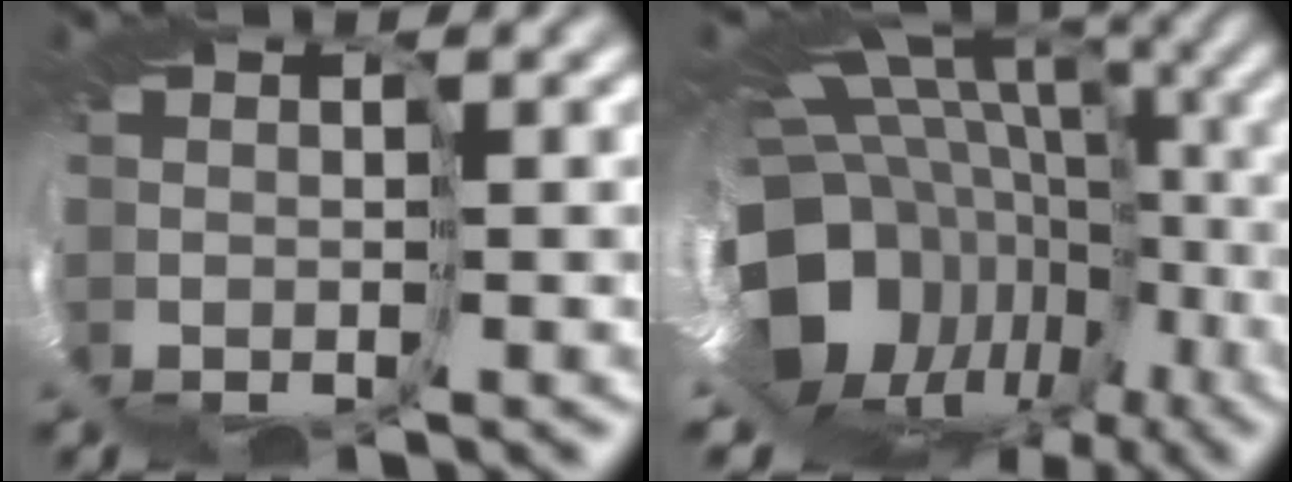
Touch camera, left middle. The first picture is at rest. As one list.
[{"total": 13.3, "force": [-1.5, 10.2, 8.3], "torque": [-0.140, -0.019, 0.000]}]